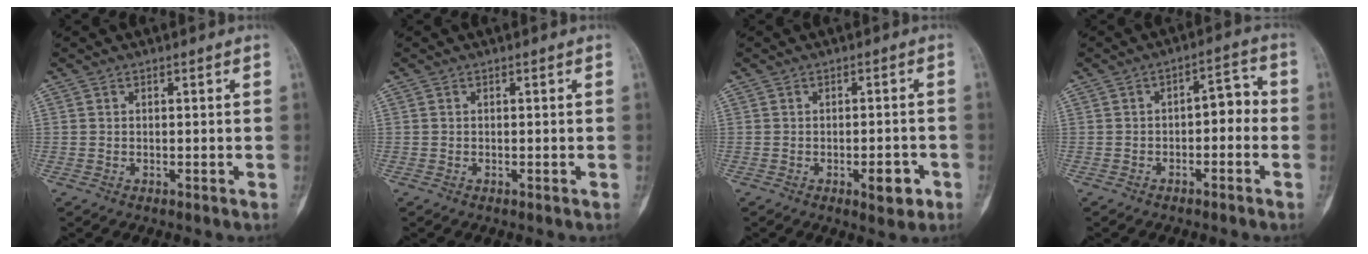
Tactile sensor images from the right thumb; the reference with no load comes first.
{"total": 0.0}
{"total": 4.8, "force": [-2.1, 2.0, 3.8], "torque": [-0.039, 0.007, -0.021]}
{"total": 5.4, "force": [-1.2, 3.0, 4.3], "torque": [-0.043, 0.036, -0.026]}